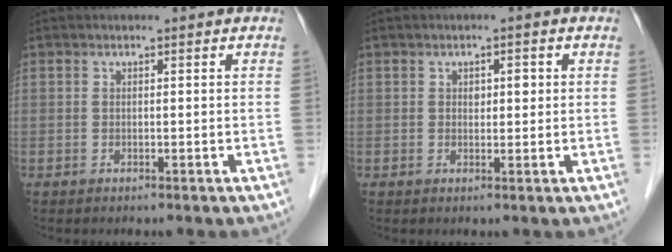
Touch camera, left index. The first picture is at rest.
{"total": 1.9, "force": [0.4, 1.1, 1.5], "torque": [-0.022, 0.006, 0.006]}